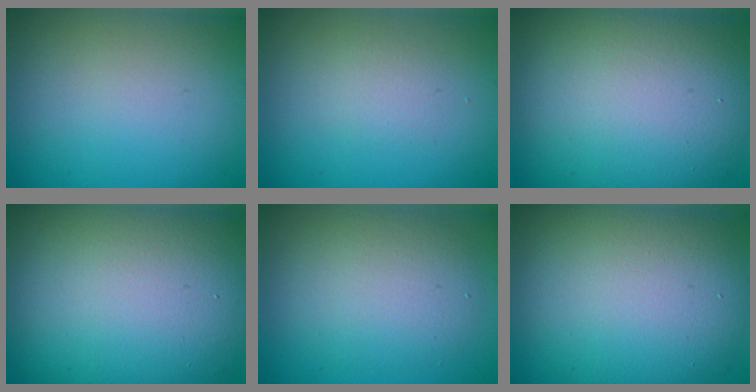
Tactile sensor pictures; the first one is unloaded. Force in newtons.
{"total": 1.2, "press": 1.2, "slide": 0.1}
{"total": 13.0, "press": 13.0, "slide": 0.6}
{"total": 15.9, "press": 15.9, "slide": 0.8}
{"total": 4.6, "press": 4.5, "slide": 0.1}
{"total": 11.2, "press": 11.2, "slide": 0.4}